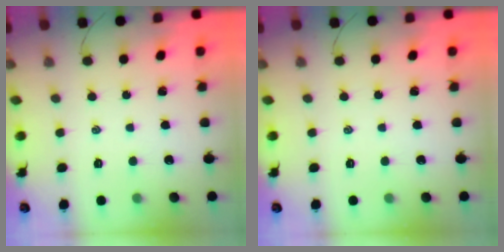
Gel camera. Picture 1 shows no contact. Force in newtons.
{"total": 0.0}